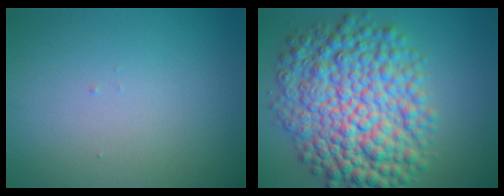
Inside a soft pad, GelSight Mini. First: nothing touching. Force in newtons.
{"total": 10.8, "press": 10.8, "slide": 0.1}